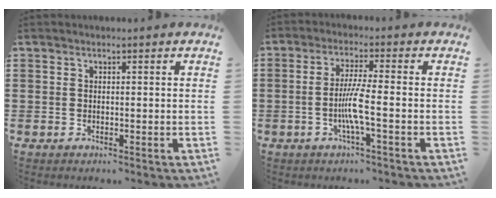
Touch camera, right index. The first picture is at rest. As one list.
[{"total": 5.3, "force": [-1.5, 0.0, 5.1], "torque": [-0.106, -0.012, -0.034]}]